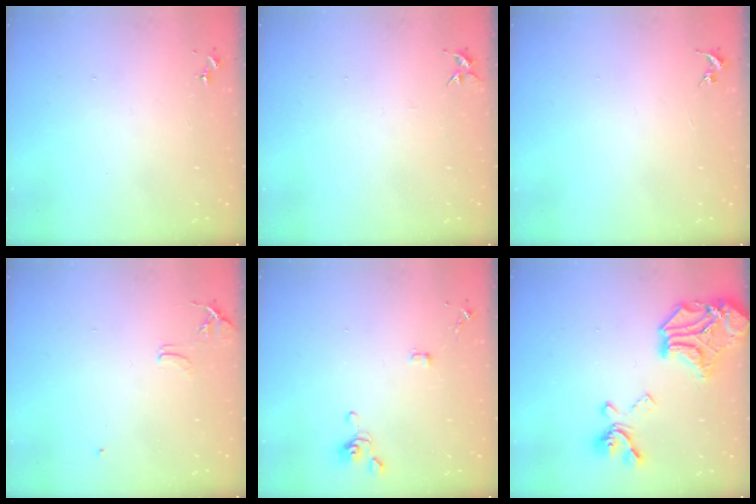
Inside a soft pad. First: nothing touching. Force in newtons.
{"total": 5.4, "press": 5.4, "slide": 0.6}
{"total": 0.0}
{"total": 7.1, "press": 7.0, "slide": 0.8}
{"total": 3.5, "press": 3.4, "slide": 0.9}
{"total": 23.2, "press": 23.0, "slide": 2.9}